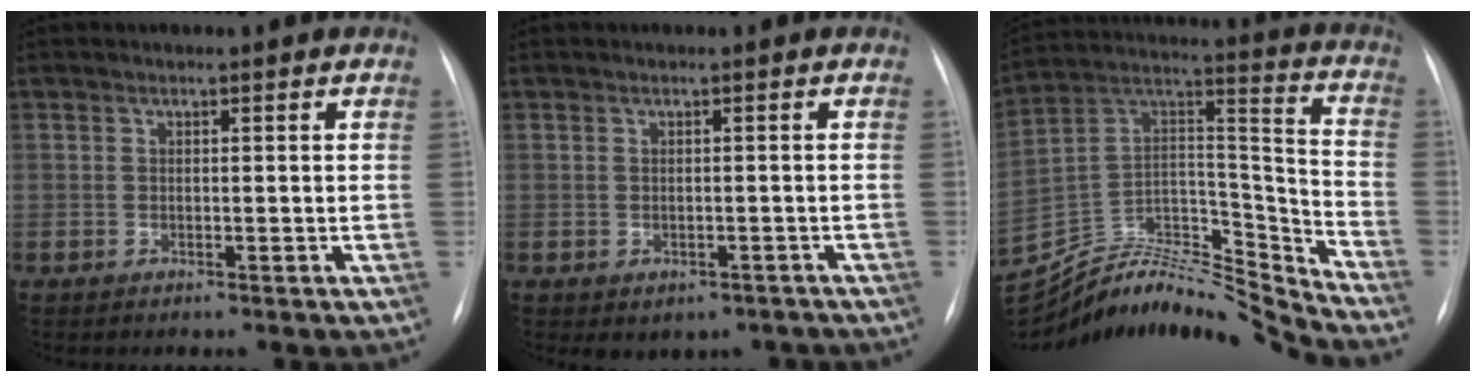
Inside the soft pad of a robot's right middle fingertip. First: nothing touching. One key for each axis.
{"total": 4.9, "fx": -3.5, "fy": 3.2, "fz": 1.3, "tx": -0.004, "ty": 0.020, "tz": -0.037}
{"total": 24.8, "fx": -24.3, "fy": 1.5, "fz": 5.1, "tx": -0.117, "ty": 0.036, "tz": -0.397}